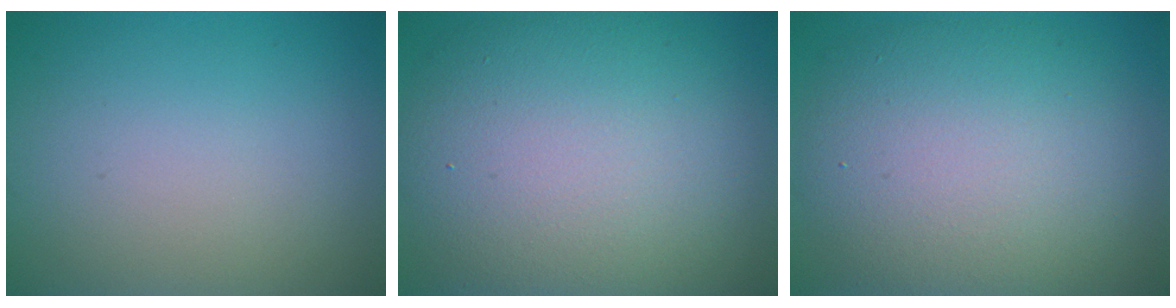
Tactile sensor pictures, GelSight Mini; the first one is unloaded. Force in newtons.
{"total": 13.1, "press": 13.1, "slide": 0.3}
{"total": 10.2, "press": 10.1, "slide": 0.9}